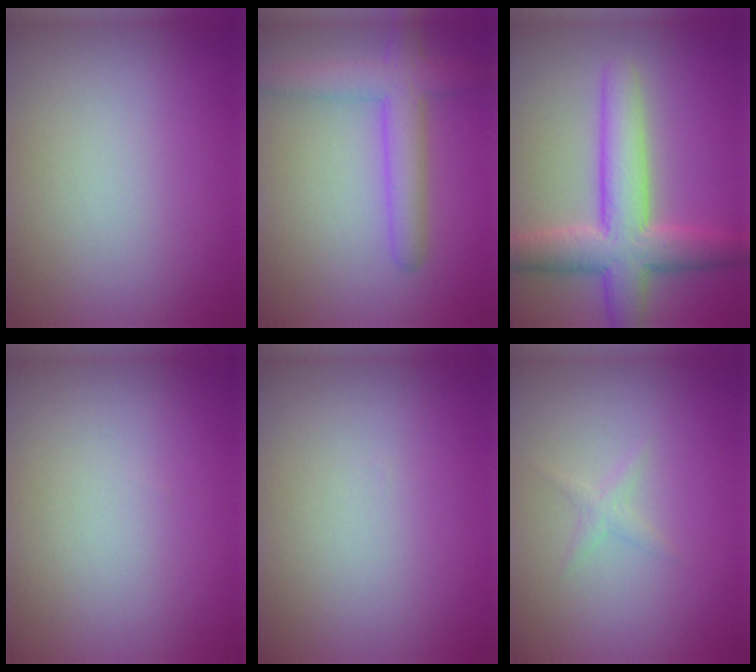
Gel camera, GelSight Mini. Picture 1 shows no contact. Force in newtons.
{"total": 4.4, "press": 4.4, "slide": 0.3}
{"total": 6.7, "press": 6.7, "slide": 0.2}
{"total": 0.0}
{"total": 0.0}
{"total": 0.9, "press": 0.8, "slide": 0.1}